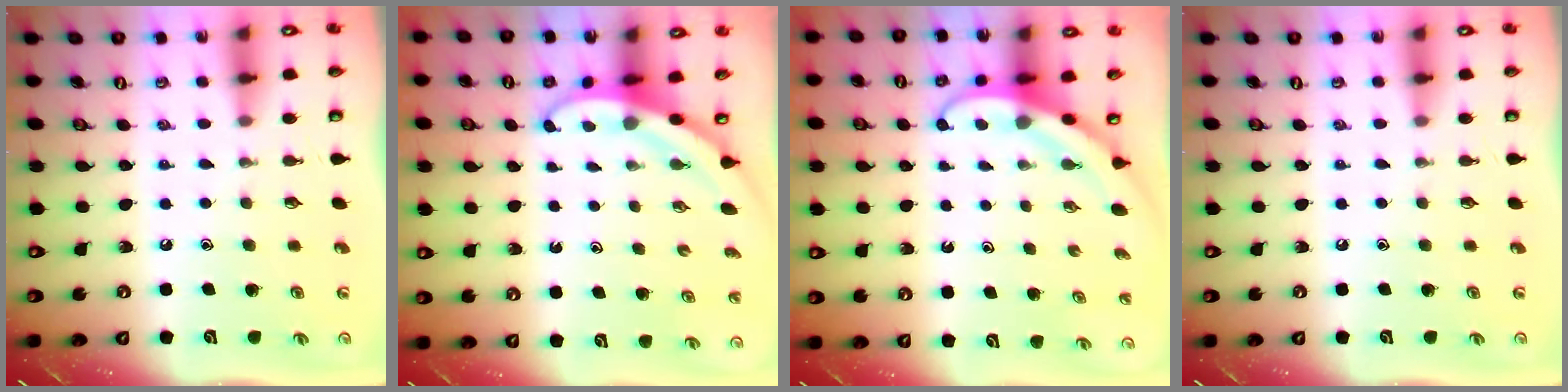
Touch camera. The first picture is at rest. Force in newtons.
{"total": 3.1, "press": 3.1, "slide": 0.2}
{"total": 3.7, "press": 3.7, "slide": 0.3}
{"total": 0.0}